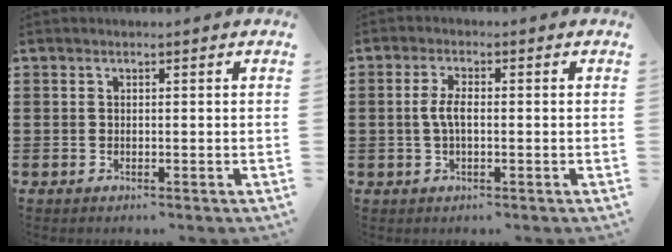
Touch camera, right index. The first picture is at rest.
{"total": 3.4, "force": [-0.2, 1.3, 3.2], "torque": [-0.075, -0.002, -0.010]}